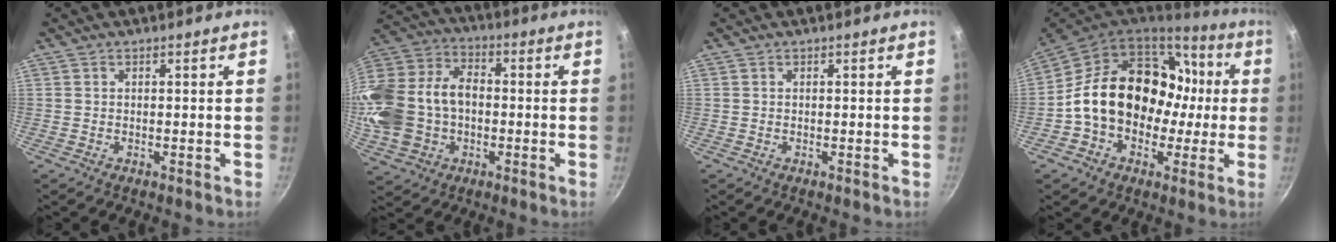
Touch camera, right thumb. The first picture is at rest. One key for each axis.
{"total": 21.9, "fx": -2.3, "fy": 16.2, "fz": 14.5, "tx": -0.311, "ty": 0.051, "tz": -0.039}
{"total": 0.0}
{"total": 23.1, "fx": 0.5, "fy": 17.7, "fz": 14.8, "tx": -0.212, "ty": 0.061, "tz": 0.014}